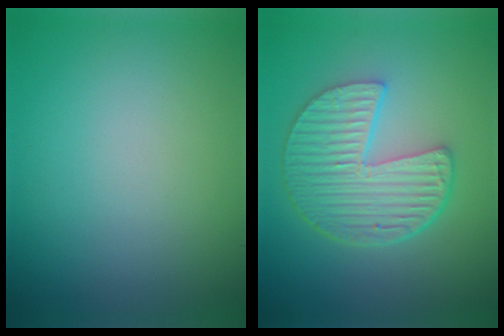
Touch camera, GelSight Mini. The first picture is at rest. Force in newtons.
{"total": 6.4, "press": 4.8, "slide": 4.2}